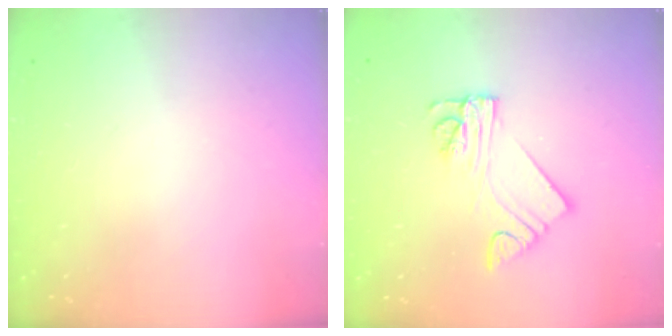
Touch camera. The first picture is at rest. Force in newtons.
{"total": 7.0, "press": 7.0, "slide": 0.7}